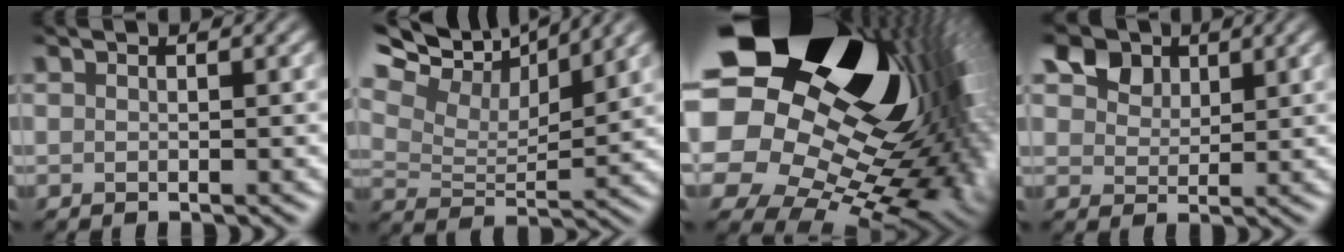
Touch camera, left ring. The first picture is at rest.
{"total": 11.8, "force": [9.1, 3.8, 6.4], "torque": [-0.134, 0.031, 0.133]}
{"total": 24.8, "force": [6.1, 19.0, 14.8], "torque": [-0.261, 0.000, 0.071]}
{"total": 8.6, "force": [5.3, 5.7, 3.8], "torque": [-0.093, 0.015, 0.081]}